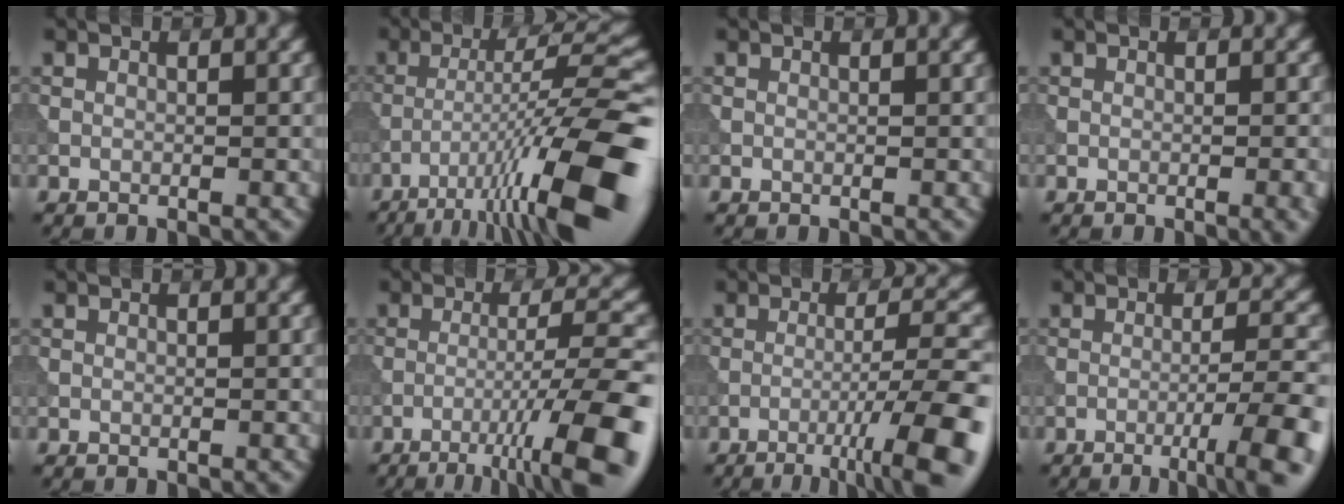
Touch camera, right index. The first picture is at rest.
{"total": 13.6, "force": [-7.0, 2.1, 11.5], "torque": [-0.183, 0.009, -0.110]}
{"total": 0.0}
{"total": 1.6, "force": [-0.4, 0.4, 1.5], "torque": [-0.014, 0.002, -0.005]}
{"total": 0.0}
{"total": 10.8, "force": [-5.8, 1.5, 9.0], "torque": [-0.129, 0.012, -0.090]}
{"total": 9.2, "force": [-4.4, 1.3, 7.9], "torque": [-0.111, 0.010, -0.068]}
{"total": 6.9, "force": [-3.1, 1.2, 6.1], "torque": [-0.086, 0.006, -0.046]}